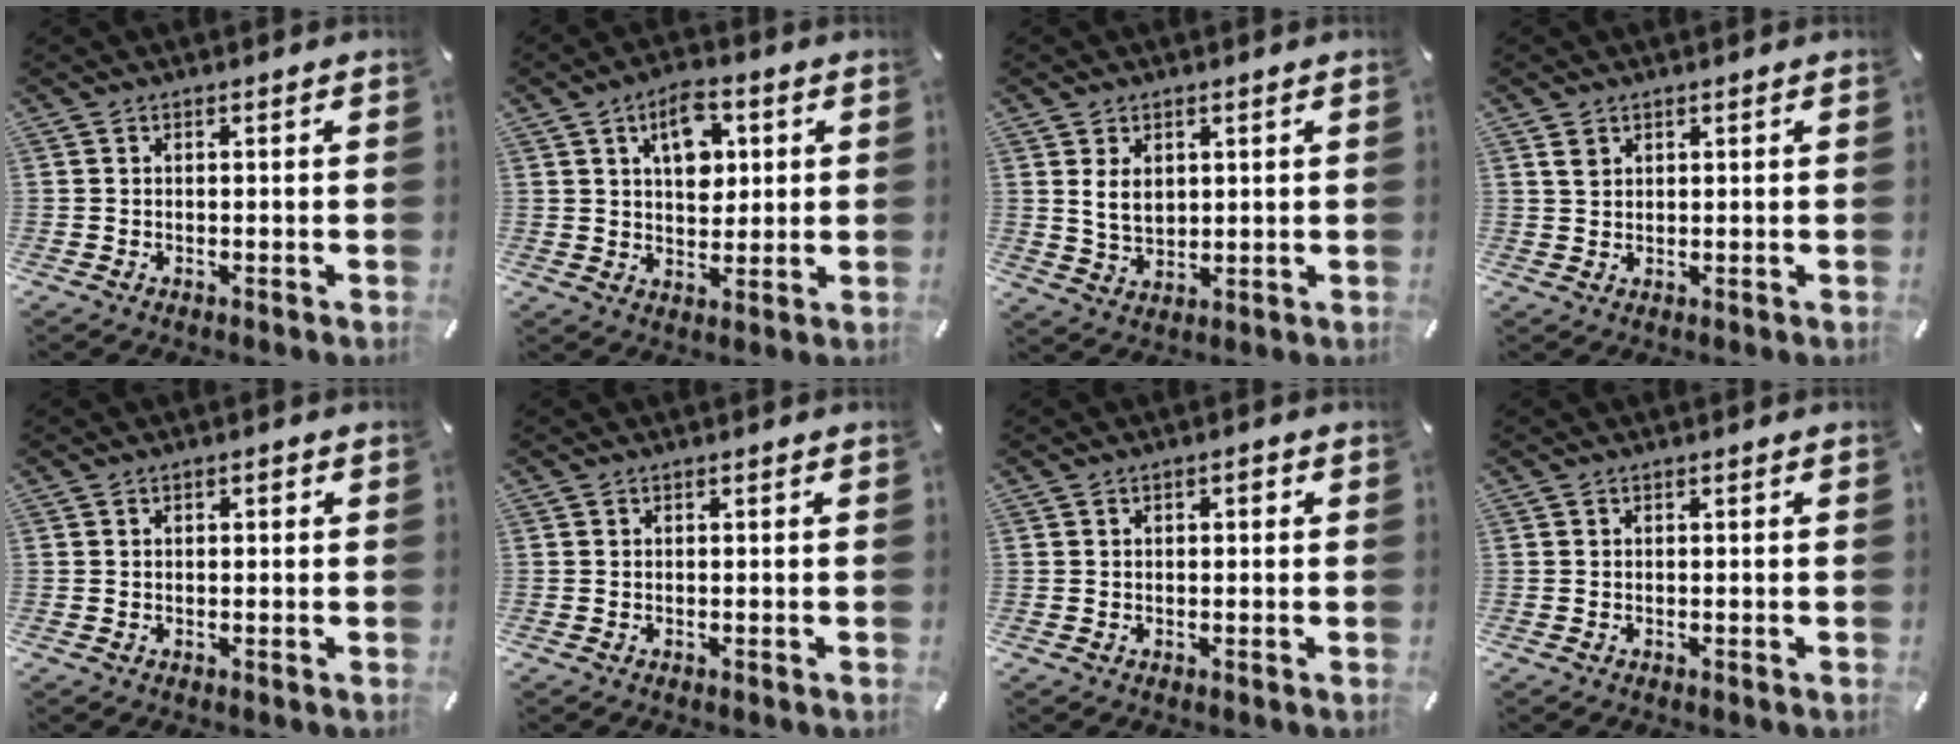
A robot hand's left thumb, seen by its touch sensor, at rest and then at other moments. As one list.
[{"total": 9.7, "force": [3.5, 6.4, 6.4], "torque": [-0.090, -0.001, 0.058]}, {"total": 5.2, "force": [1.8, 3.9, 3.1], "torque": [-0.066, -0.005, 0.027]}, {"total": 2.2, "force": [1.3, 1.5, 0.9], "torque": [-0.014, -0.002, 0.023]}, {"total": 0.9, "force": [0.2, 0.6, 0.6], "torque": [-0.014, 0.007, 0.002]}, {"total": 0.0}, {"total": 1.3, "force": [0.2, 0.9, 1.0], "torque": [-0.021, 0.008, 0.001]}, {"total": 0.0}]